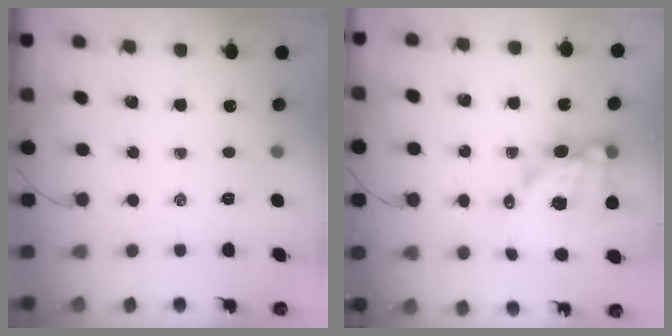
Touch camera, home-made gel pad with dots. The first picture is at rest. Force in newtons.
{"total": 13.3, "press": 12.8, "slide": 3.4}